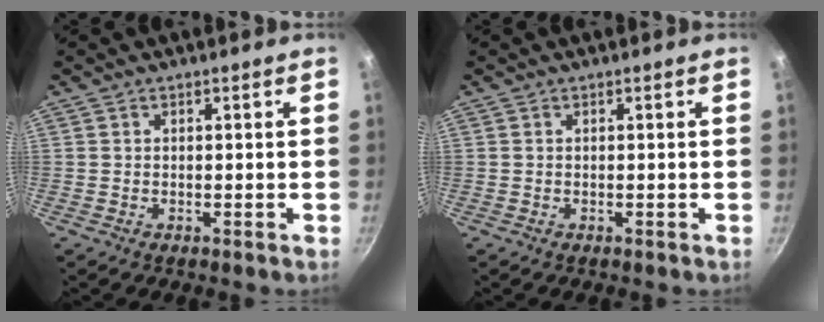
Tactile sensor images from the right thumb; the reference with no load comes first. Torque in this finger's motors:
{"motor_torque": [-0.26, -0.42, 0.14, -0.07, 0.01]}